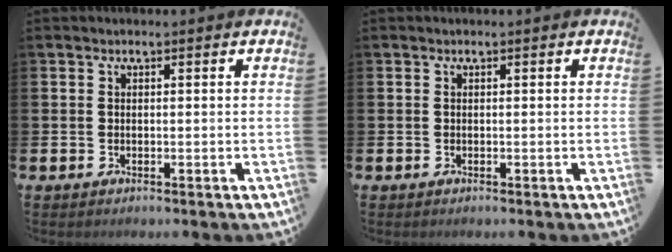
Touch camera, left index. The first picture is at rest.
{"total": 0.0}